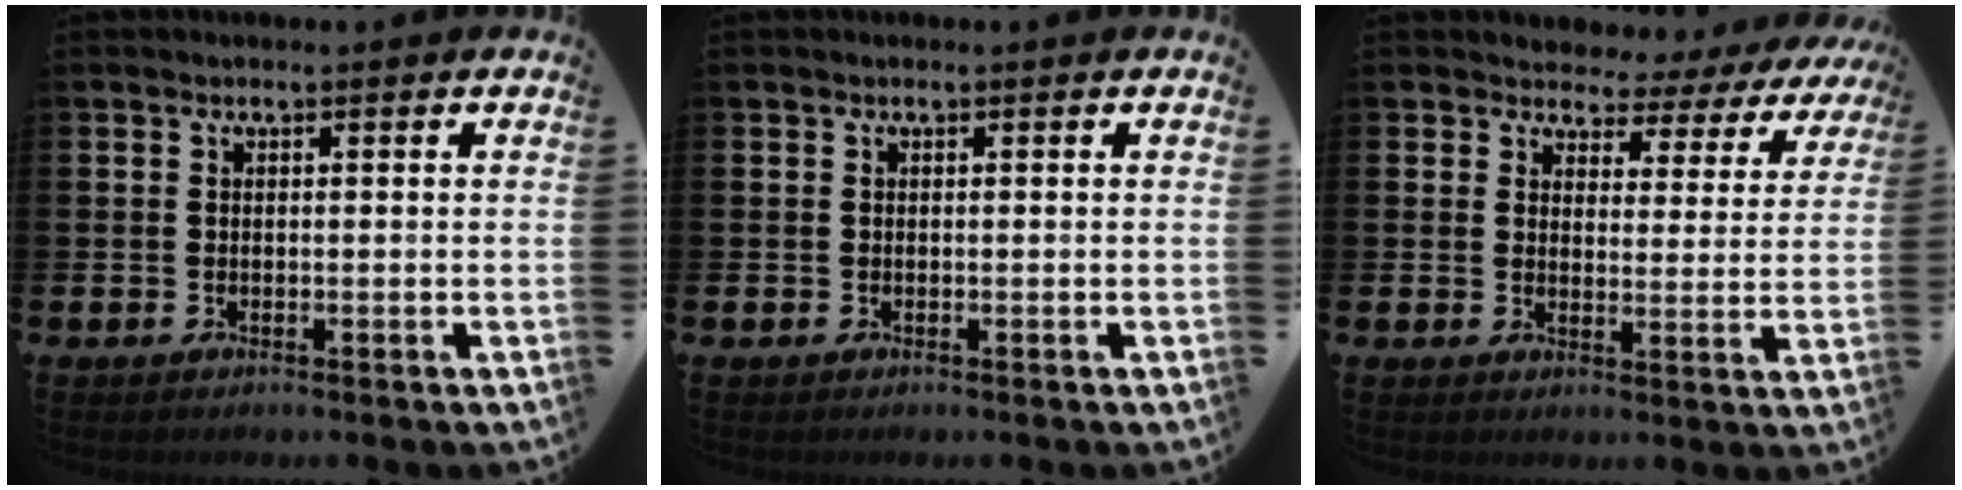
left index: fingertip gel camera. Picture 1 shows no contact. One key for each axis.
{"total": 0.0}
{"total": 3.0, "fx": 2.6, "fy": 1.5, "fz": 0.0, "tx": -0.019, "ty": -0.031, "tz": 0.037}